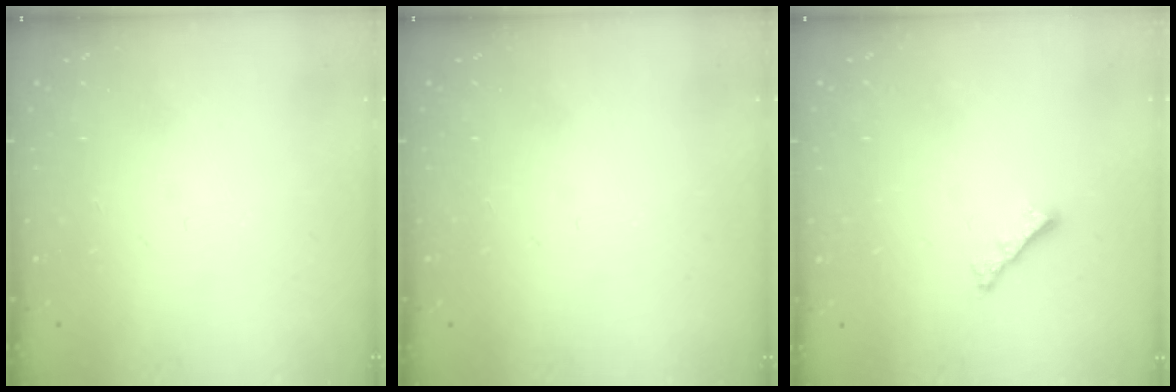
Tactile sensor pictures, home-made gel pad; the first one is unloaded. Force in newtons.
{"total": 0.0}
{"total": 2.8, "press": 2.7, "slide": 0.6}